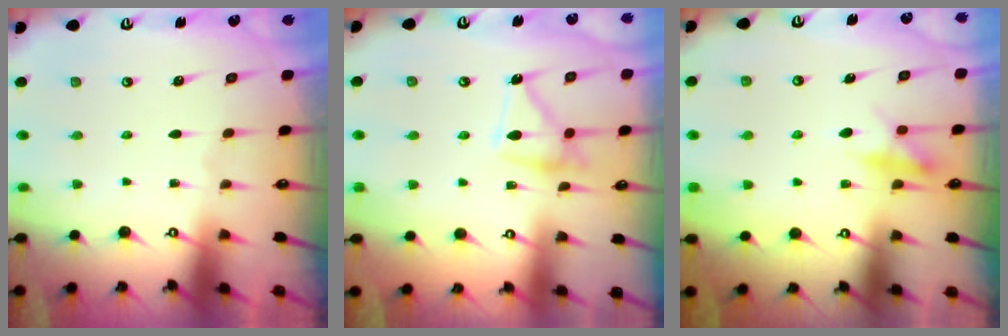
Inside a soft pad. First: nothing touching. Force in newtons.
{"total": 12.4, "press": 12.4, "slide": 0.4}
{"total": 10.0, "press": 9.9, "slide": 1.2}